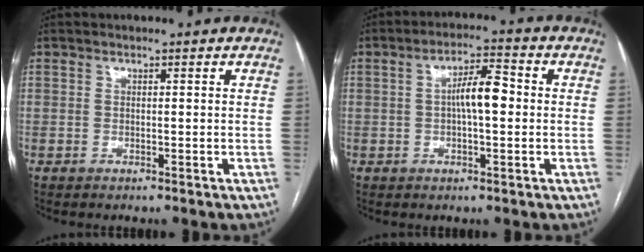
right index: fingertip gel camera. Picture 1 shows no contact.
{"total": 6.1, "force": [0.1, 1.6, 5.9], "torque": [-0.106, 0.017, 0.000]}